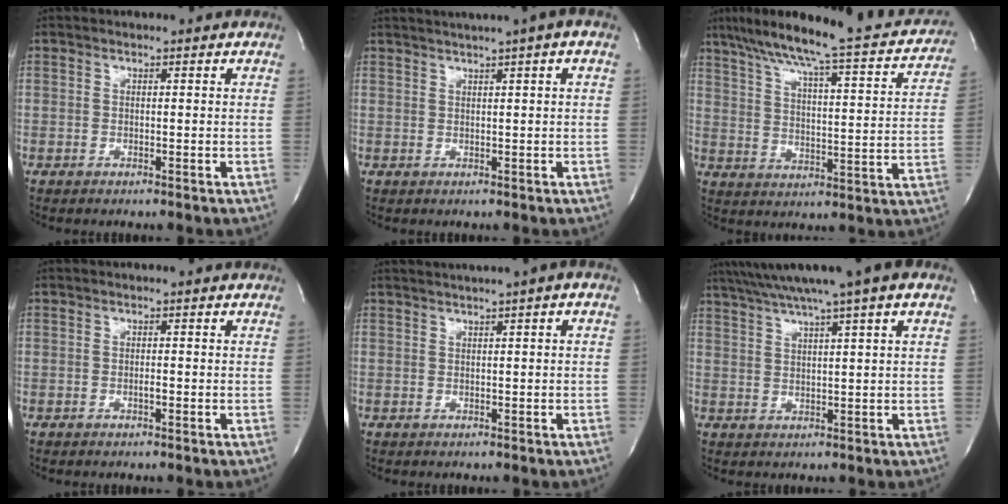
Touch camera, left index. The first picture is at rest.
{"total": 6.2, "force": [4.1, -0.7, 4.6], "torque": [-0.073, 0.027, 0.056]}
{"total": 23.6, "force": [20.3, 3.1, 11.5], "torque": [-0.180, -0.008, 0.265]}
{"total": 0.5, "force": [-0.3, 0.1, 0.5], "torque": [-0.007, 0.001, -0.005]}
{"total": 3.6, "force": [2.0, -0.3, 3.0], "torque": [-0.053, 0.017, 0.033]}
{"total": 11.2, "force": [7.9, -0.7, 7.9], "torque": [-0.137, 0.034, 0.113]}